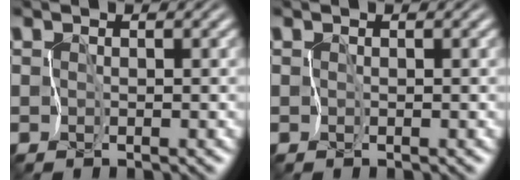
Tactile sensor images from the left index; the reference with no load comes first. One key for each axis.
{"total": 0.0}